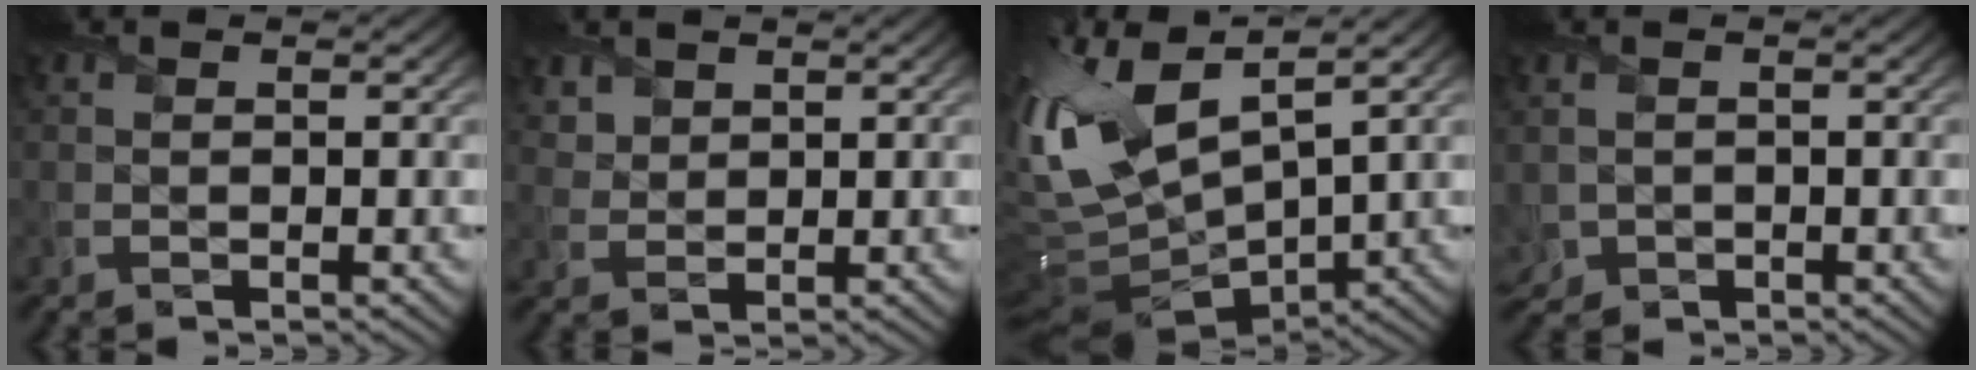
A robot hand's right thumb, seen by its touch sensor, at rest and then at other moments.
{"total": 2.7, "force": [1.9, 1.7, 0.7], "torque": [-0.026, -0.006, 0.048]}
{"total": 12.9, "force": [4.4, 5.0, 11.0], "torque": [-0.265, 0.013, 0.080]}
{"total": 2.6, "force": [-0.8, 2.2, 1.1], "torque": [-0.038, -0.012, -0.018]}